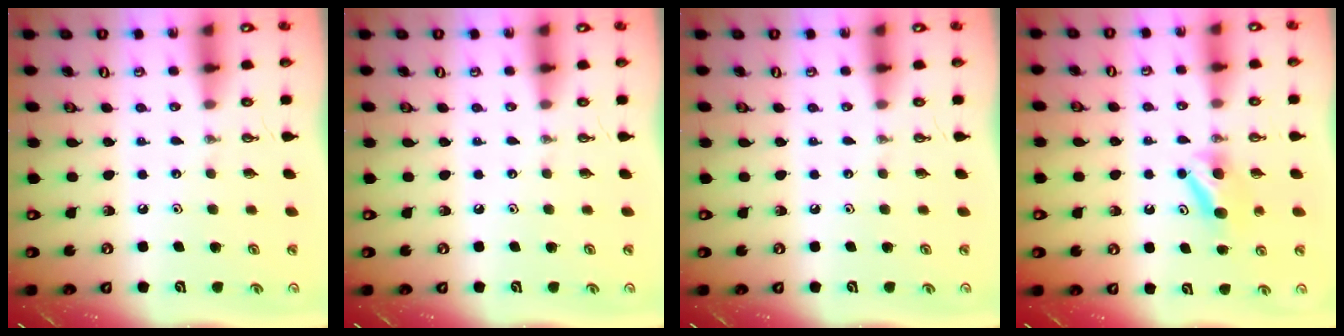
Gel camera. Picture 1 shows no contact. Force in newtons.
{"total": 0.0}
{"total": 0.0}
{"total": 5.9, "press": 5.8, "slide": 1.1}